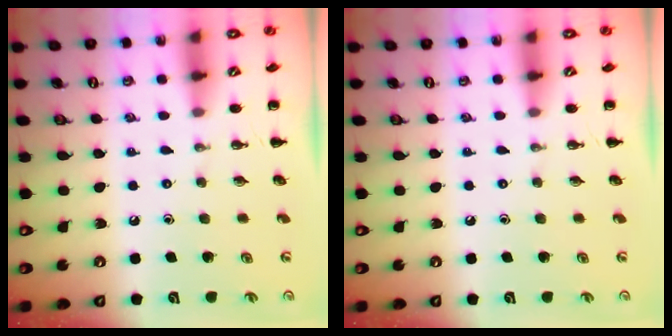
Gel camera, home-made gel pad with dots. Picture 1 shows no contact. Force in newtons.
{"total": 0.0}